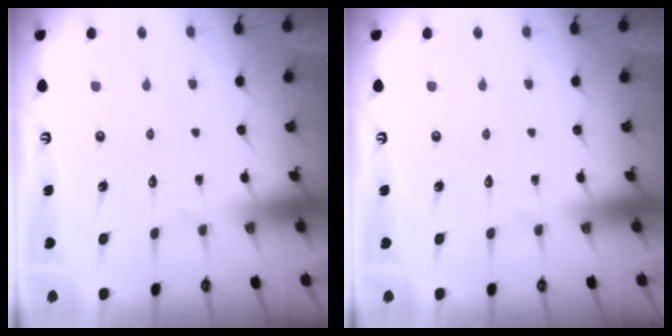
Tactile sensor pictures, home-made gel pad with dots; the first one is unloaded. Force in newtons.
{"total": 0.0}